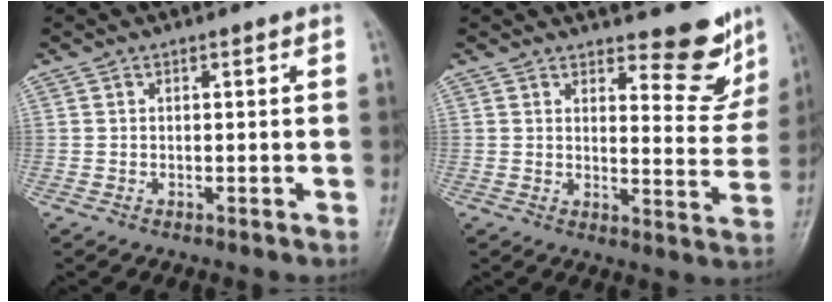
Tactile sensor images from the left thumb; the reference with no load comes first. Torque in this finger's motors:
{"motor_torque": [0.08, 0.02, -0.07, -0.17, -0.06]}